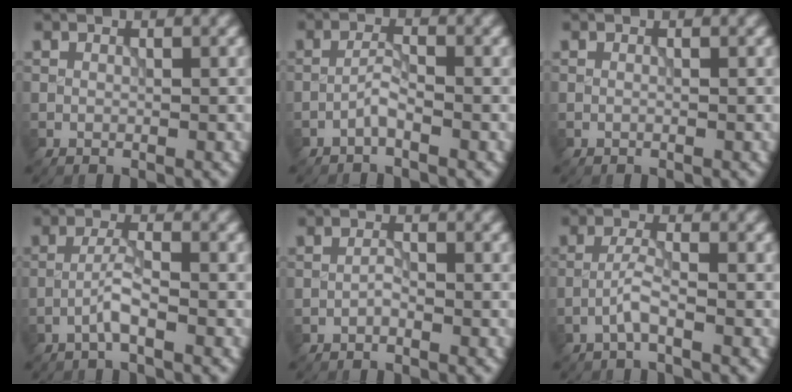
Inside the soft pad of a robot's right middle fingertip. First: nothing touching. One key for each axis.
{"total": 1.5, "fx": -1.1, "fy": 0.1, "fz": 1.0, "tx": -0.019, "ty": 0.007, "tz": -0.025}
{"total": 0.0}
{"total": 2.1, "fx": -1.1, "fy": 0.1, "fz": 1.8, "tx": -0.036, "ty": 0.010, "tz": -0.027}
{"total": 0.8, "fx": -0.5, "fy": 0.2, "fz": 0.6, "tx": -0.012, "ty": 0.002, "tz": -0.011}
{"total": 2.0, "fx": -1.1, "fy": 0.2, "fz": 1.7, "tx": -0.035, "ty": 0.009, "tz": -0.028}